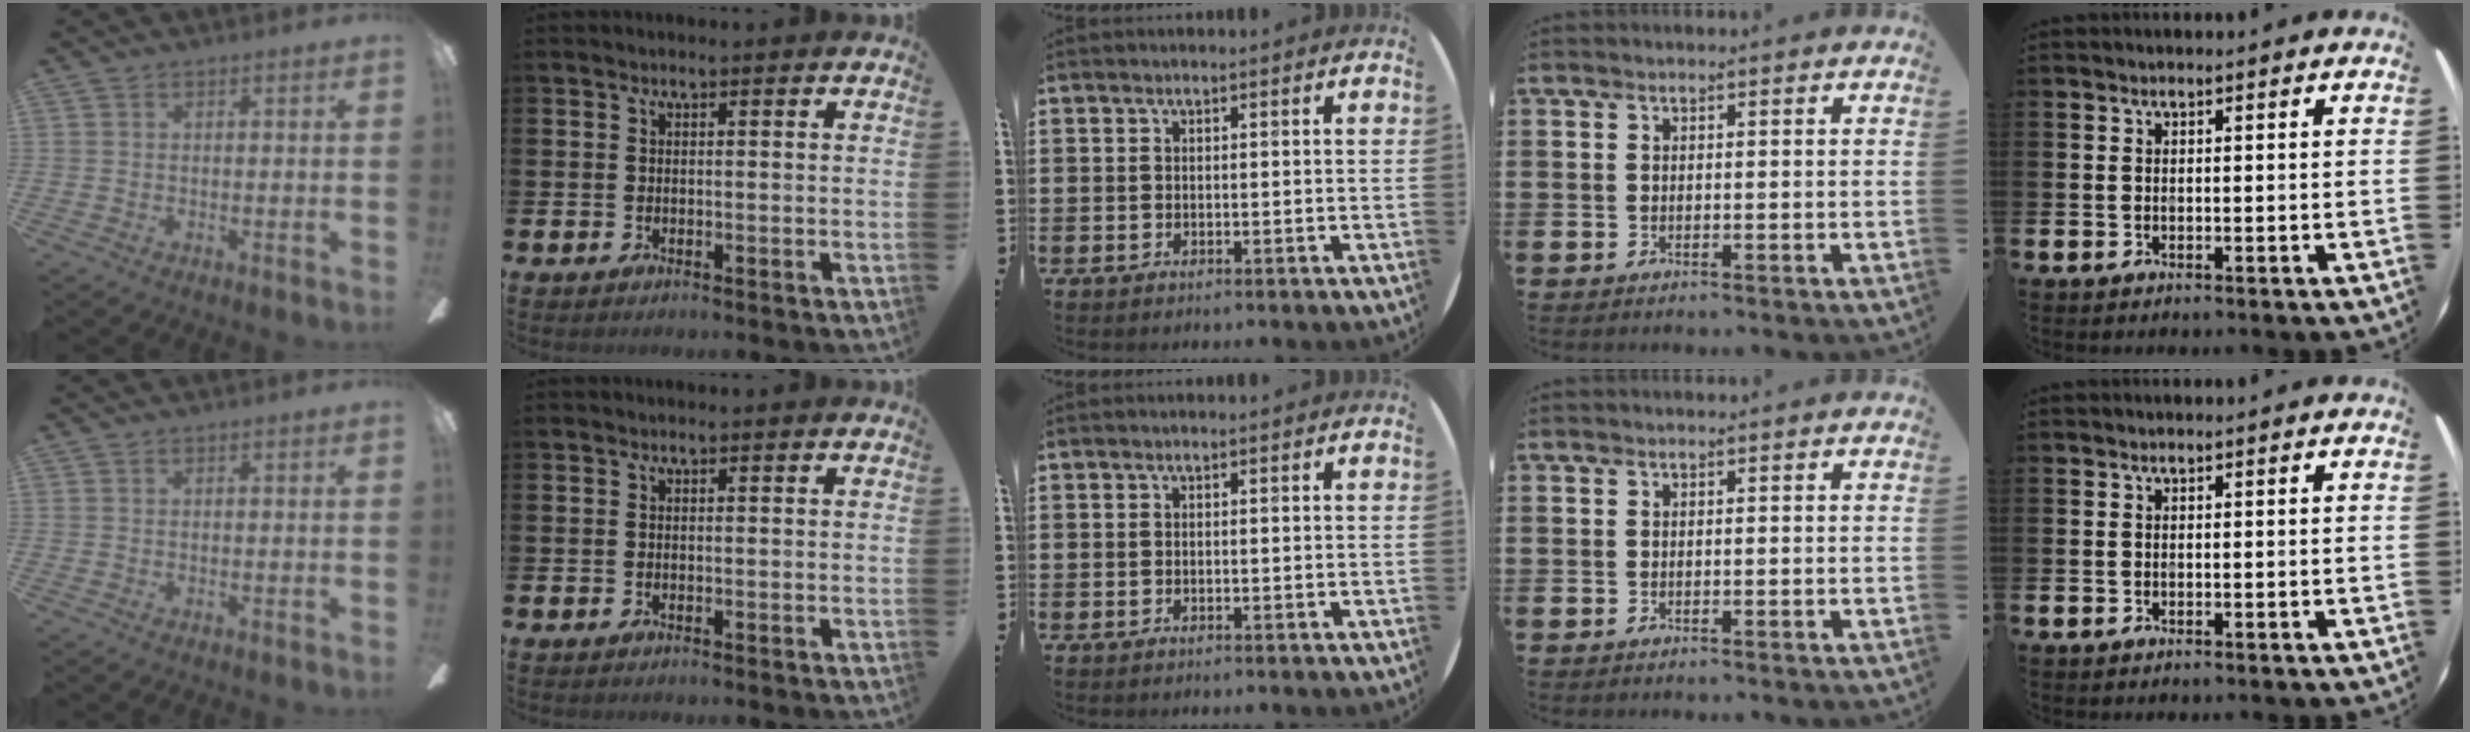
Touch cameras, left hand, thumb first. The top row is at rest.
{}